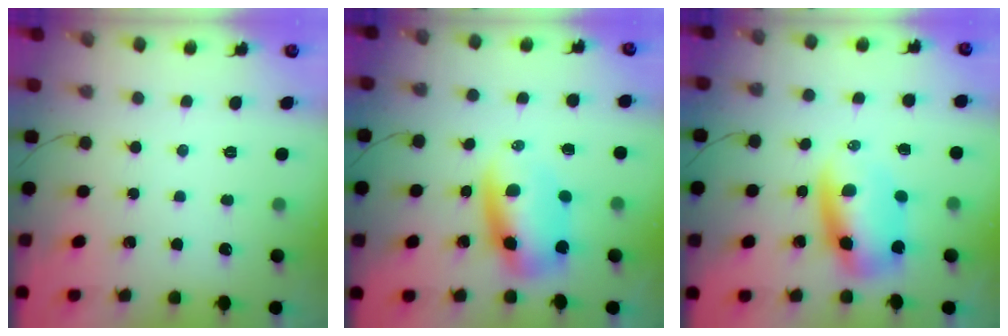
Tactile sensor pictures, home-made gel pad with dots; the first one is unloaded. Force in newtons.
{"total": 8.0, "press": 7.7, "slide": 2.1}
{"total": 8.0, "press": 7.7, "slide": 2.1}